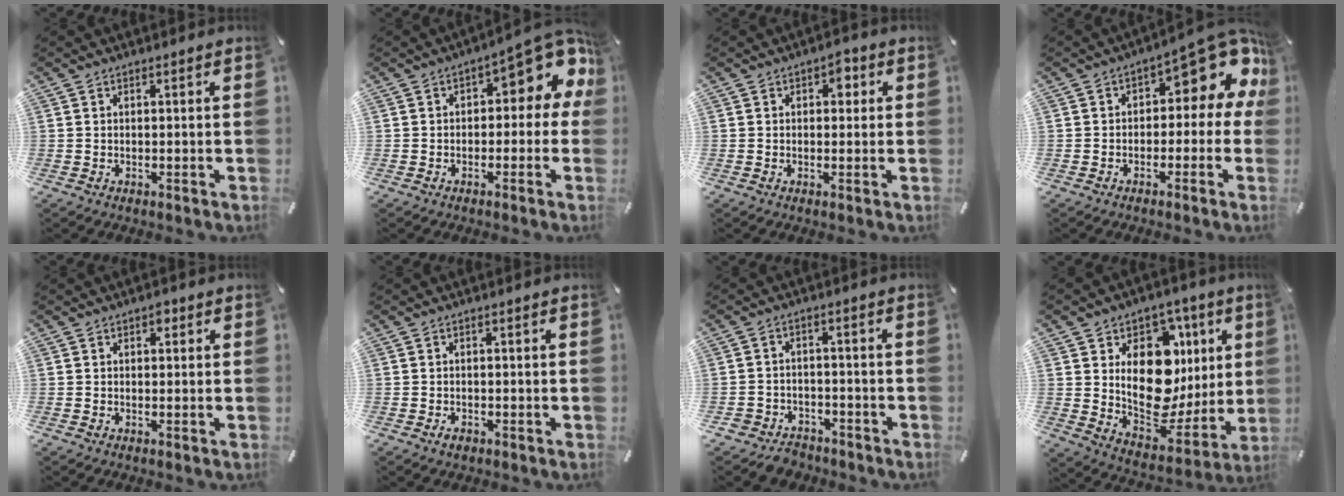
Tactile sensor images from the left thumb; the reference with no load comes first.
{"total": 10.6, "force": [3.8, 5.2, 8.5], "torque": [-0.096, -0.031, 0.061]}
{"total": 3.1, "force": [0.5, 2.1, 2.2], "torque": [-0.014, -0.003, -0.001]}
{"total": 12.0, "force": [6.1, 5.5, 8.7], "torque": [-0.103, -0.055, 0.098]}
{"total": 1.5, "force": [0.4, 1.1, 1.0], "torque": [-0.014, 0.003, 0.005]}
{"total": 1.6, "force": [-1.0, 0.9, 0.9], "torque": [-0.016, 0.005, -0.019]}
{"total": 4.6, "force": [-3.7, 2.7, 0.4], "torque": [-0.017, 0.014, -0.076]}
{"total": 21.2, "force": [5.1, 14.2, 14.8], "torque": [-0.227, -0.049, 0.089]}